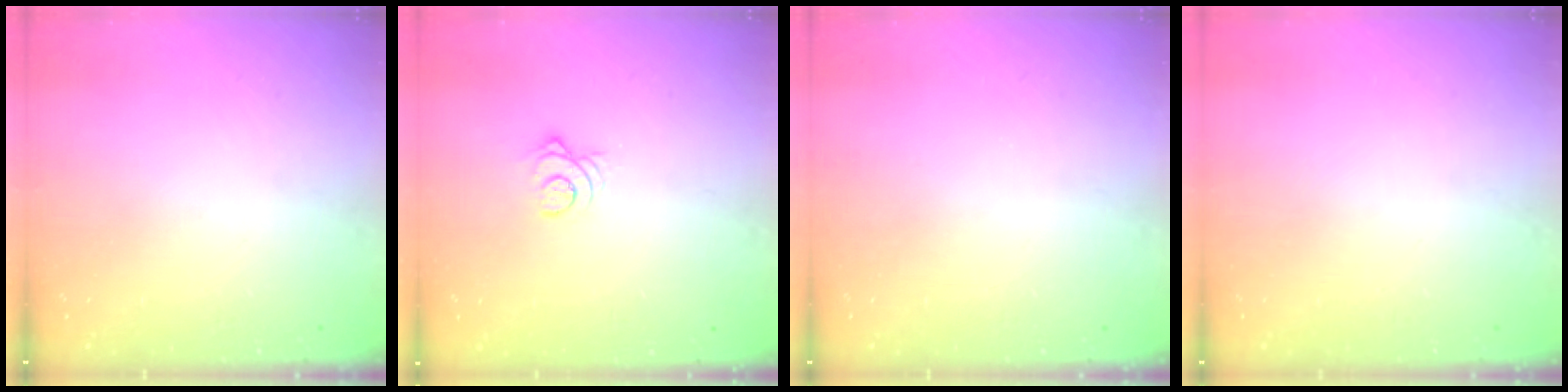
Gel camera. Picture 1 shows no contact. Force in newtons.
{"total": 3.3, "press": 3.3, "slide": 0.2}
{"total": 0.0}
{"total": 0.0}